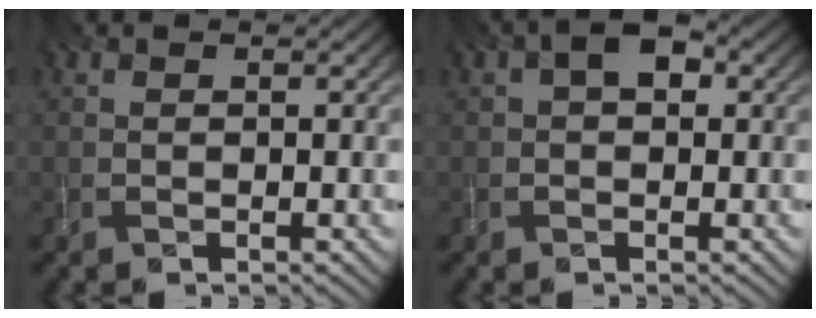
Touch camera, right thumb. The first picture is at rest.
{"total": 3.0, "force": [0.7, 1.8, 2.4], "torque": [-0.037, 0.011, 0.007]}